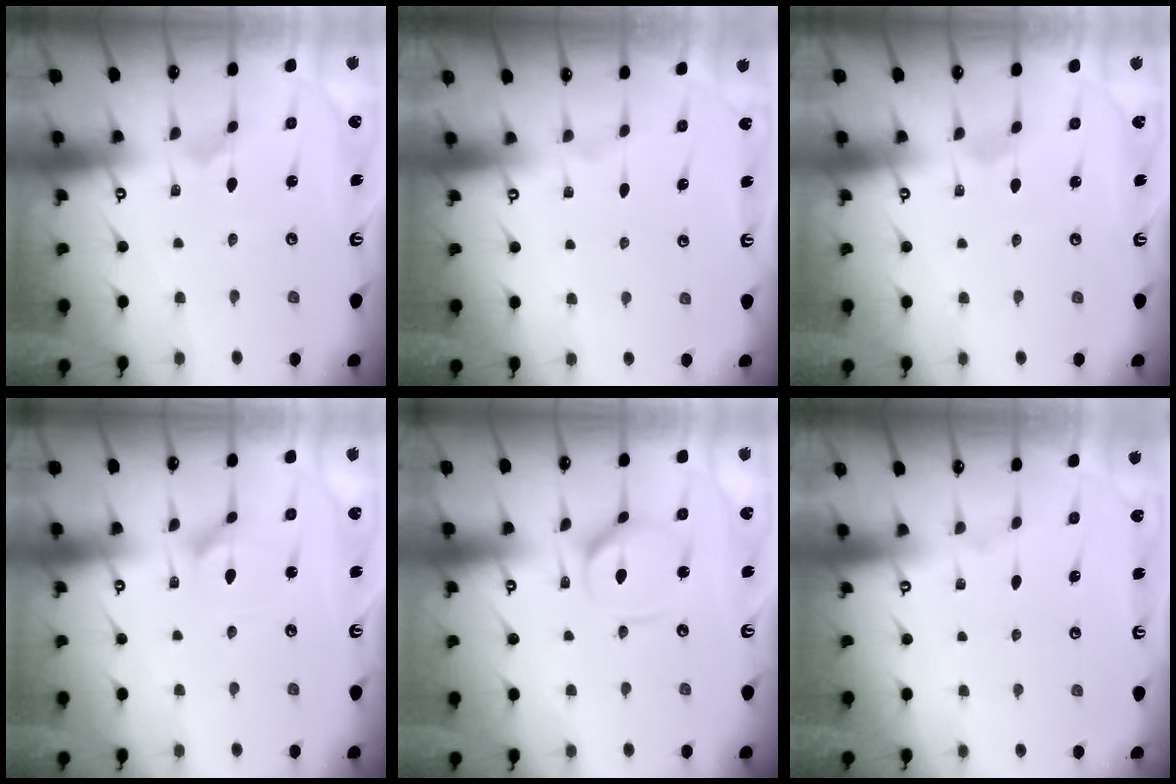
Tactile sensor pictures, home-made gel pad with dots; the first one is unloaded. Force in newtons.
{"total": 0.0}
{"total": 0.8, "press": 0.8, "slide": 0.0}
{"total": 3.4, "press": 3.4, "slide": 0.3}
{"total": 7.4, "press": 7.3, "slide": 0.7}
{"total": 0.0}